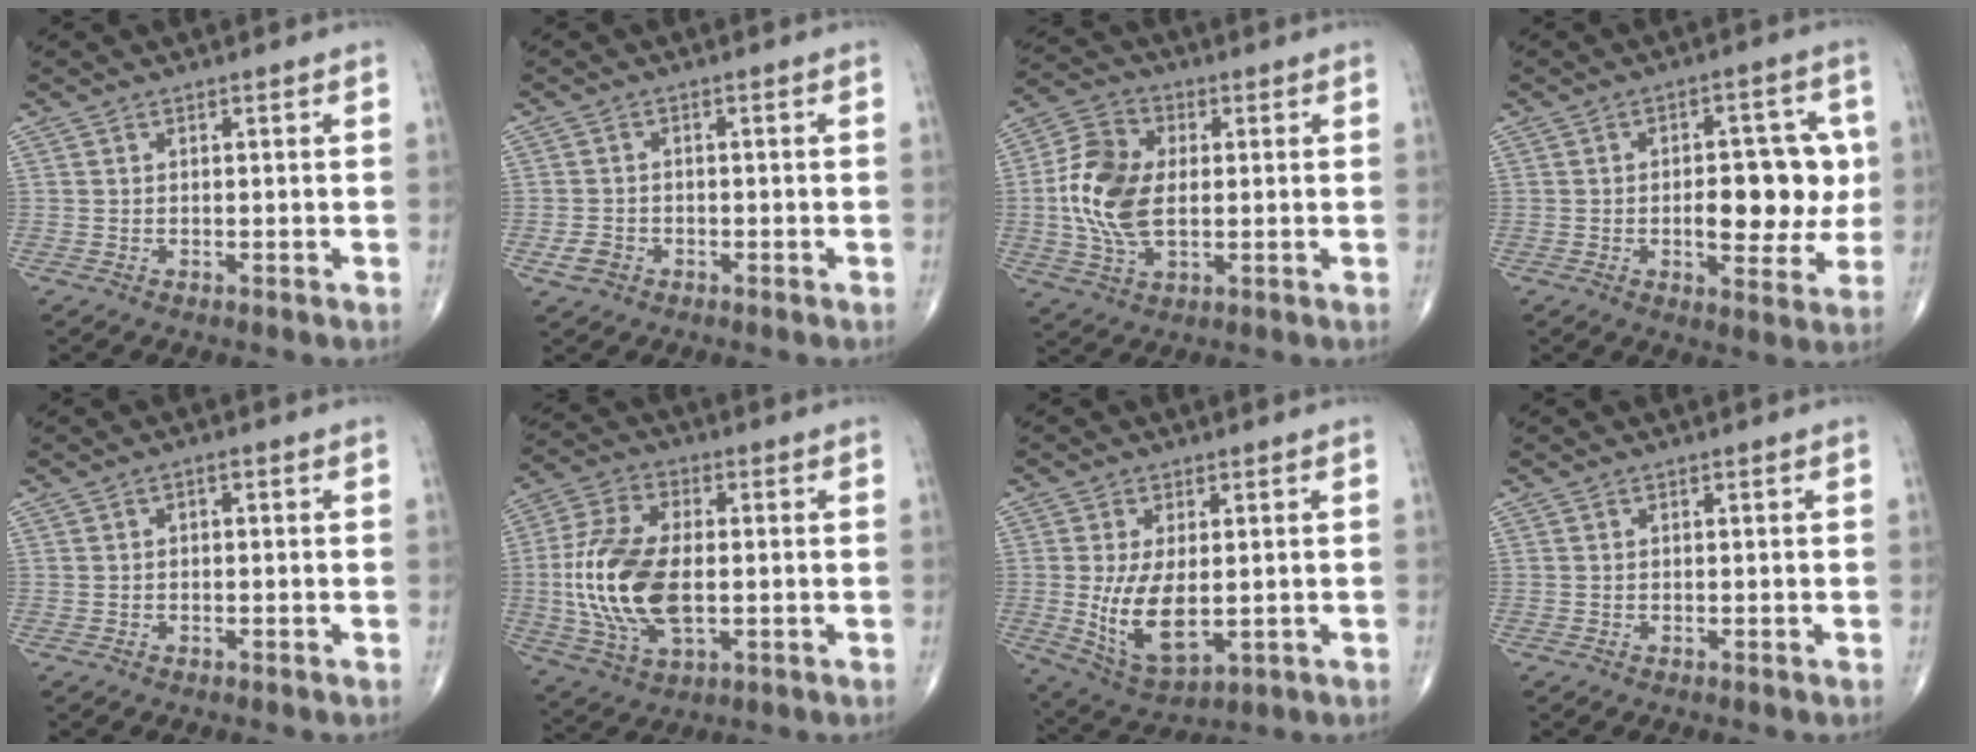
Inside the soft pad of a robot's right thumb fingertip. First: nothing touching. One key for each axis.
{"total": 2.7, "fx": -1.2, "fy": 2.1, "fz": 1.1, "tx": -0.017, "ty": 0.009, "tz": -0.021}
{"total": 12.8, "fx": 0.2, "fy": 7.7, "fz": 10.2, "tx": -0.204, "ty": 0.010, "tz": 0.000}
{"total": 12.9, "fx": -0.2, "fy": 6.3, "fz": 11.2, "tx": -0.117, "ty": 0.008, "tz": 0.003}
{"total": 0.9, "fx": 0.1, "fy": 0.6, "fz": 0.6, "tx": -0.006, "ty": 0.003, "tz": -0.003}
{"total": 17.6, "fx": -1.1, "fy": 9.3, "fz": 14.9, "tx": -0.310, "ty": 0.001, "tz": -0.018}
{"total": 10.6, "fx": -0.7, "fy": 5.4, "fz": 9.2, "tx": -0.166, "ty": -0.018, "tz": 0.005}
{"total": 0.0}